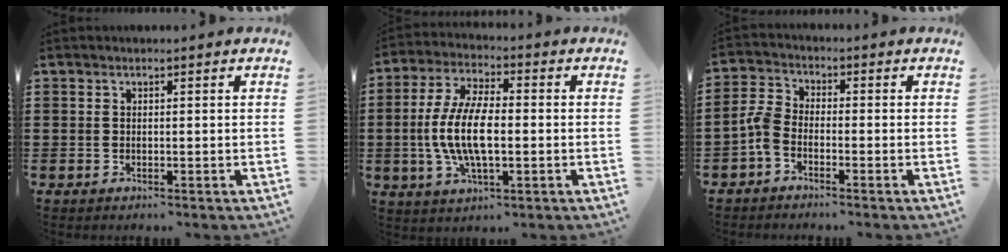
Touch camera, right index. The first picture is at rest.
{"total": 10.3, "force": [-1.3, 4.1, 9.4], "torque": [-0.210, -0.010, -0.031]}
{"total": 3.7, "force": [-2.4, 1.7, 2.2], "torque": [-0.070, 0.001, -0.056]}